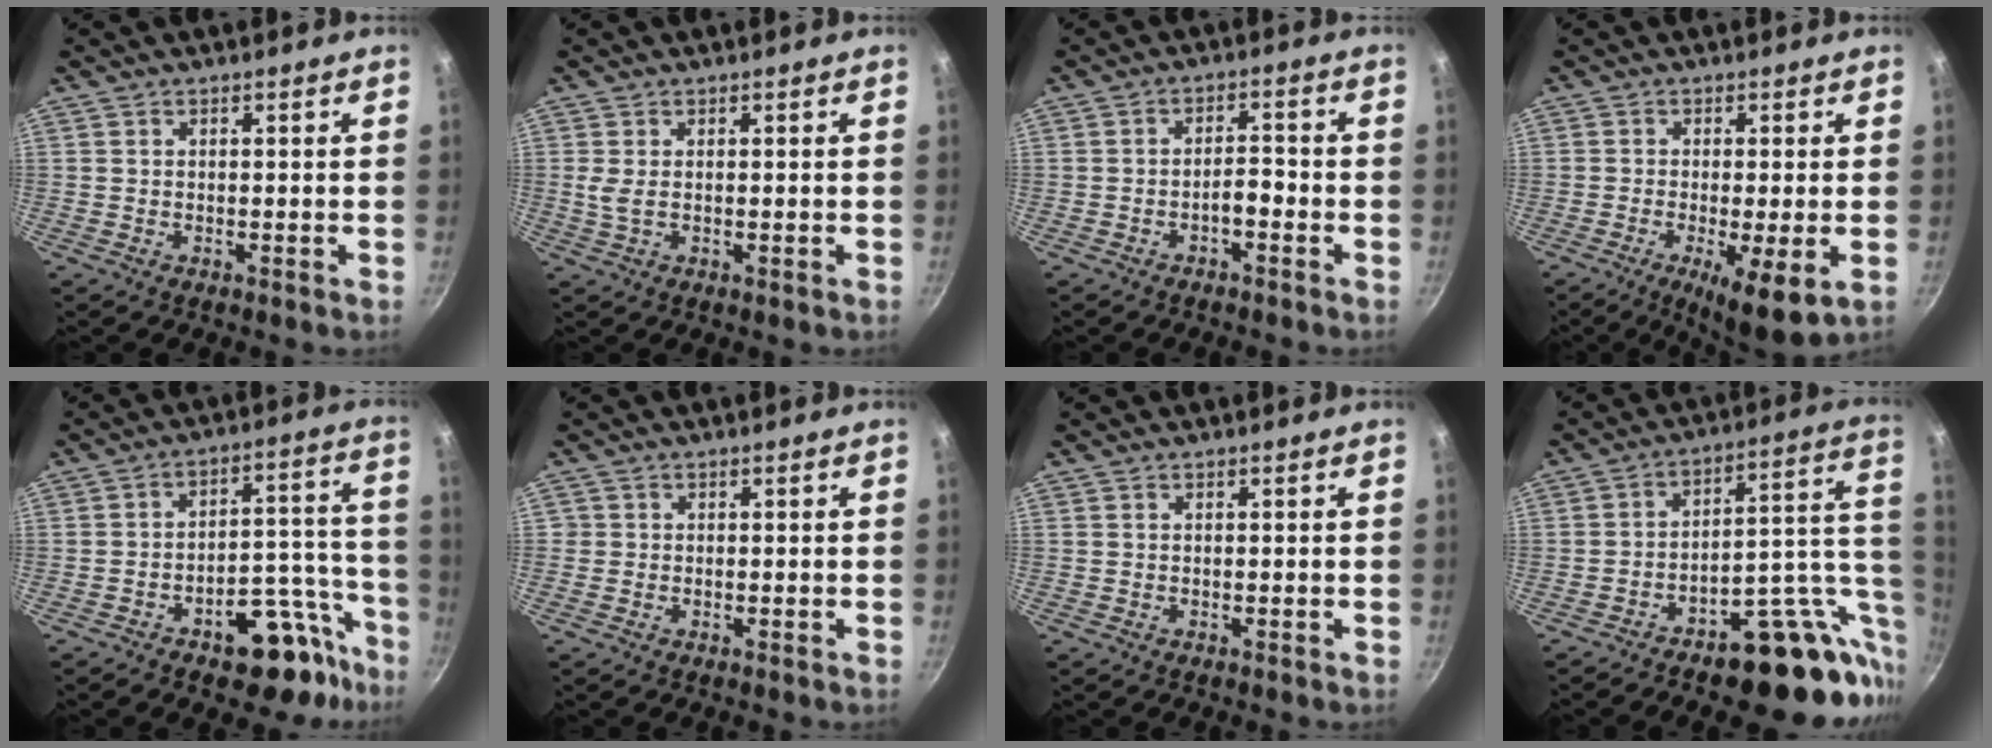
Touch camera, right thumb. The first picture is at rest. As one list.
[{"total": 2.1, "force": [0.2, 0.9, 1.9], "torque": [-0.054, -0.002, 0.009]}, {"total": 3.3, "force": [-1.5, 1.5, 2.5], "torque": [-0.031, 0.024, -0.028]}, {"total": 9.5, "force": [-3.2, 2.3, 8.6], "torque": [-0.141, -0.019, -0.049]}, {"total": 14.1, "force": [-8.9, 6.4, 9.0], "torque": [-0.077, 0.092, -0.124]}, {"total": 1.0, "force": [0.0, 1.0, 0.1], "torque": [0.005, 0.004, -0.001]}, {"total": 0.0}, {"total": 22.1, "force": [-10.1, 8.8, 17.5], "torque": [-0.138, 0.094, -0.134]}]